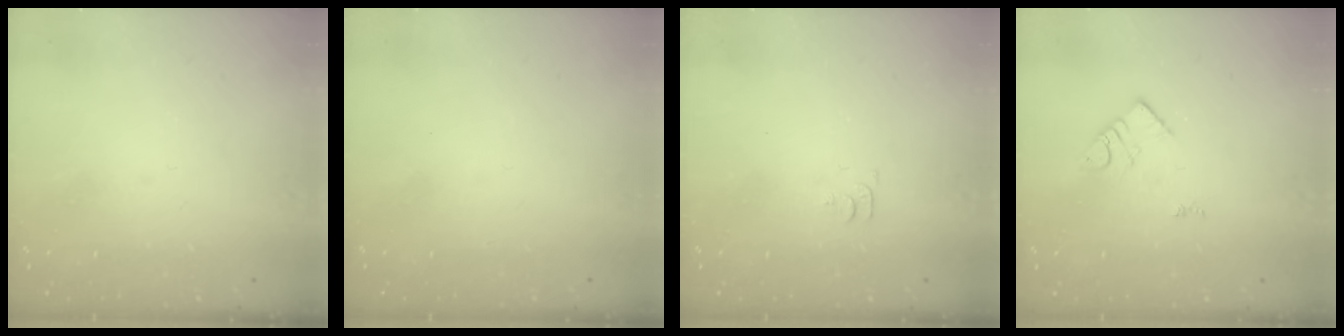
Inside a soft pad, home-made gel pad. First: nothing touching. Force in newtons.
{"total": 1.5, "press": 1.5, "slide": 0.1}
{"total": 4.6, "press": 4.5, "slide": 0.7}
{"total": 3.9, "press": 3.8, "slide": 0.4}